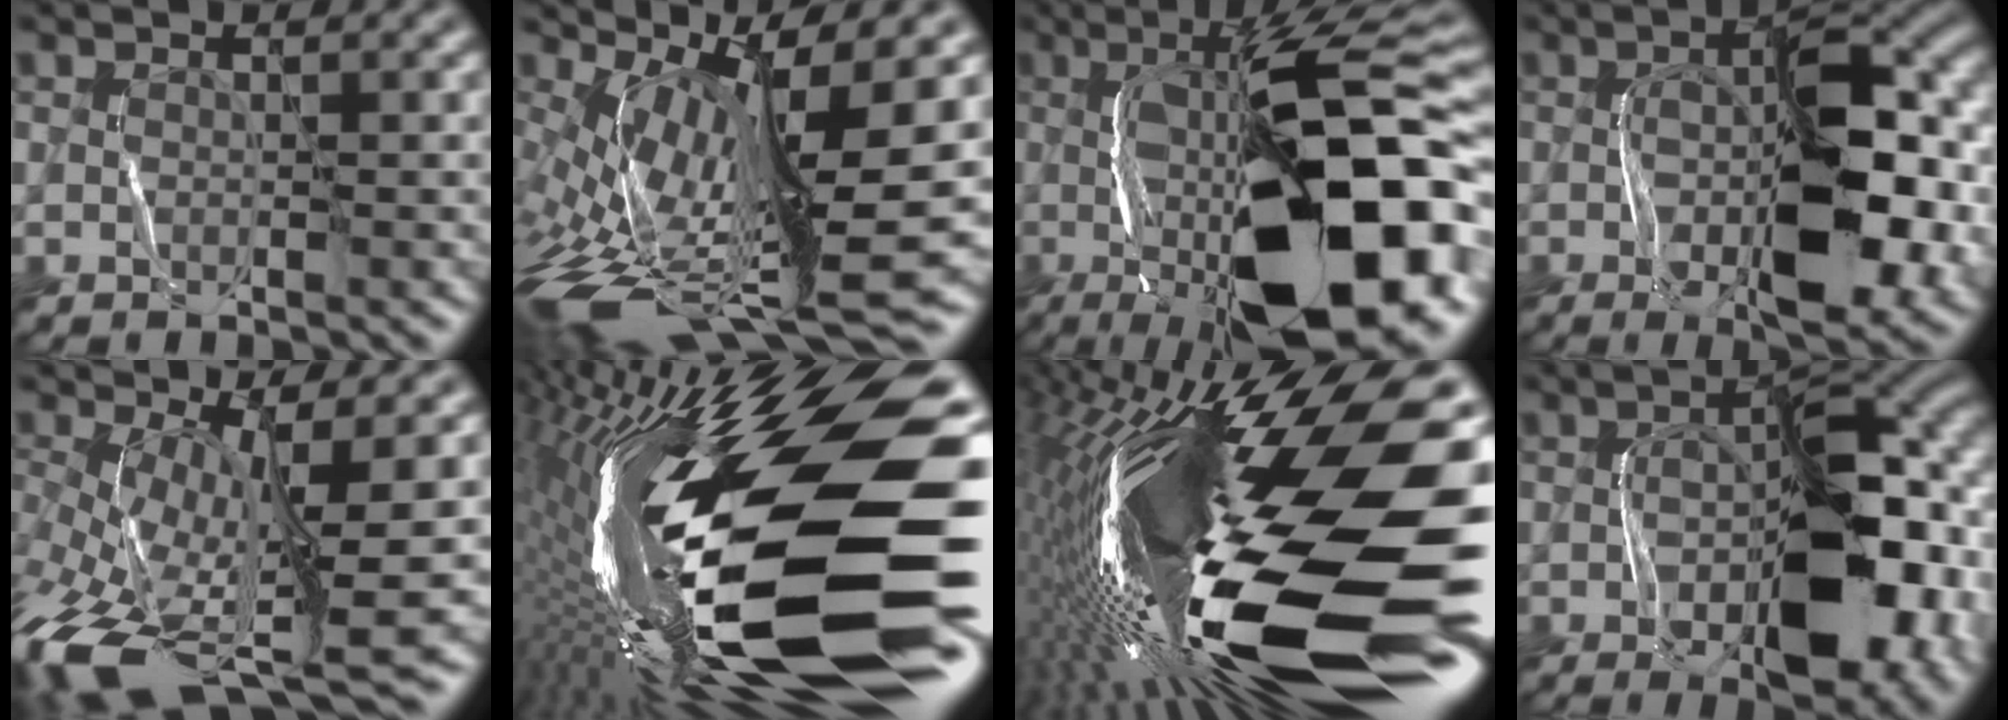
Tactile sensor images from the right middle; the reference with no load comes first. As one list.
[{"total": 14.4, "force": [-1.6, 4.3, 13.7], "torque": [-0.240, -0.021, -0.008]}, {"total": 18.0, "force": [-3.2, 6.2, 16.6], "torque": [-0.256, 0.025, -0.060]}, {"total": 11.5, "force": [-2.3, 4.8, 10.1], "torque": [-0.158, 0.005, -0.036]}, {"total": 12.5, "force": [-4.4, 3.9, 11.1], "torque": [-0.220, -0.030, -0.066]}, {"total": 21.3, "force": [-3.8, 5.2, 20.3], "torque": [-0.358, -0.002, -0.082]}, {"total": 21.7, "force": [-3.9, 5.9, 20.5], "torque": [-0.374, -0.021, -0.079]}, {"total": 12.1, "force": [-3.2, 5.5, 10.3], "torque": [-0.148, 0.003, -0.056]}]